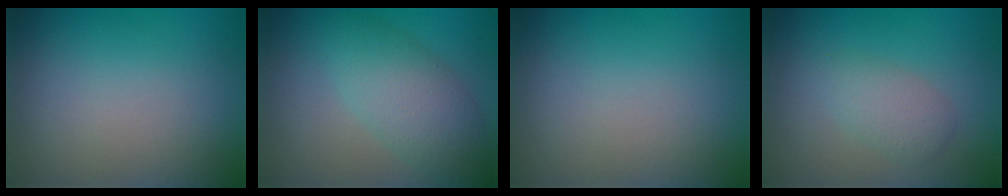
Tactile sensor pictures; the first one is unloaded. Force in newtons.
{"total": 4.1, "press": 4.1, "slide": 0.2}
{"total": 0.0}
{"total": 2.0, "press": 2.0, "slide": 0.0}